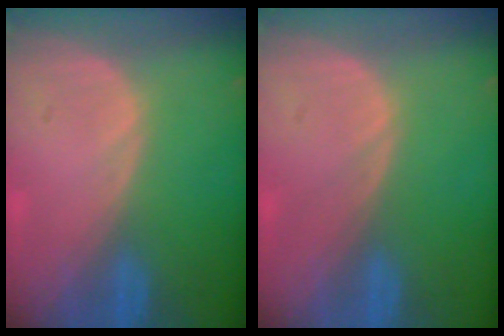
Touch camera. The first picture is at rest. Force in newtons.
{"total": 0.0}